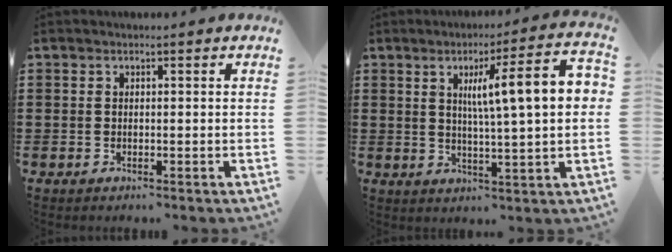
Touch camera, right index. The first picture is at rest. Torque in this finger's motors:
{"motor_torque": [1.72, -0.02, 1.05, 0.21]}